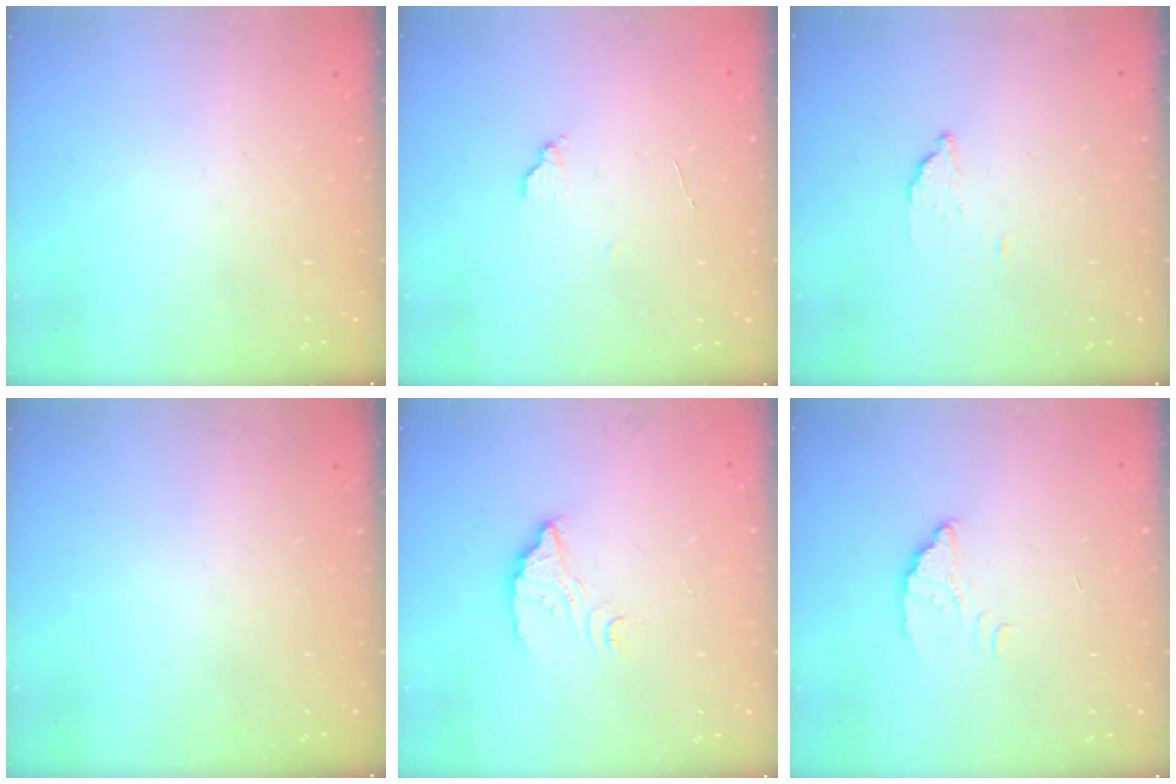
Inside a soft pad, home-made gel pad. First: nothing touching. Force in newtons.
{"total": 4.3, "press": 4.3, "slide": 0.4}
{"total": 1.9, "press": 1.9, "slide": 0.1}
{"total": 0.0}
{"total": 4.6, "press": 4.6, "slide": 0.3}
{"total": 2.5, "press": 2.5, "slide": 0.3}